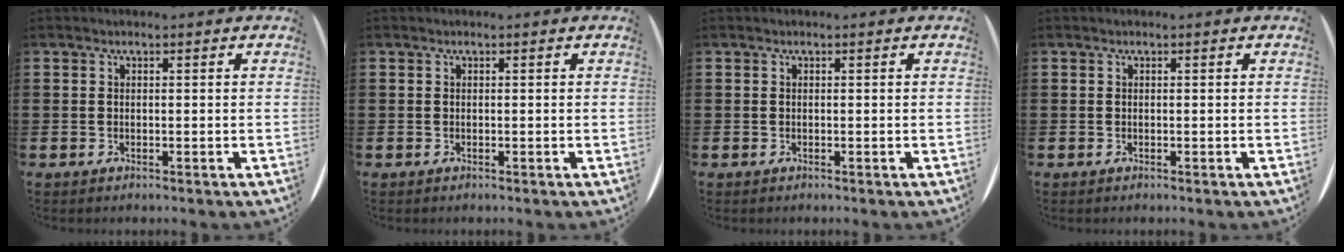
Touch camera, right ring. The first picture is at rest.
{"total": 0.0}
{"total": 0.0}
{"total": 0.0}